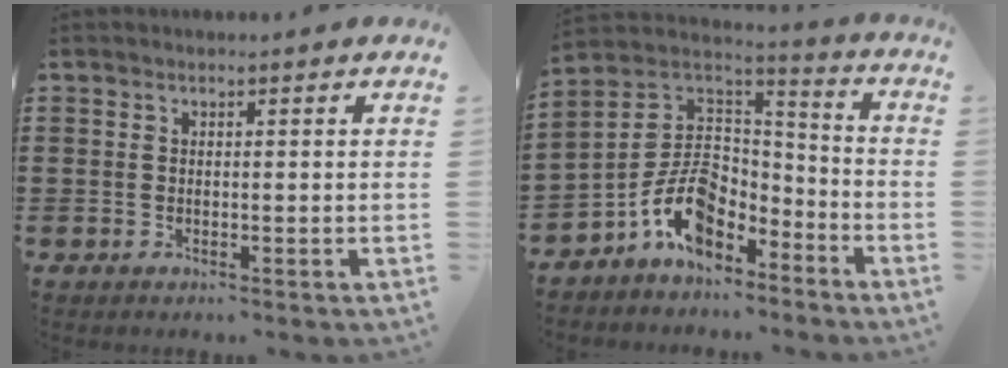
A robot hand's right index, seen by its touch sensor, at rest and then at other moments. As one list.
[{"total": 10.1, "force": [-5.3, 6.0, 6.1], "torque": [-0.146, 0.006, -0.105]}]